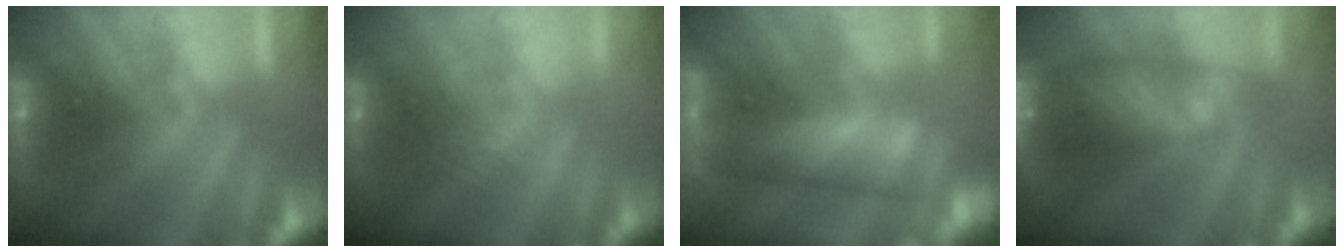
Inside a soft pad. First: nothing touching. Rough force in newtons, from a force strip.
{"total": 2.1}
{"total": 4.6}
{"total": 9.4}